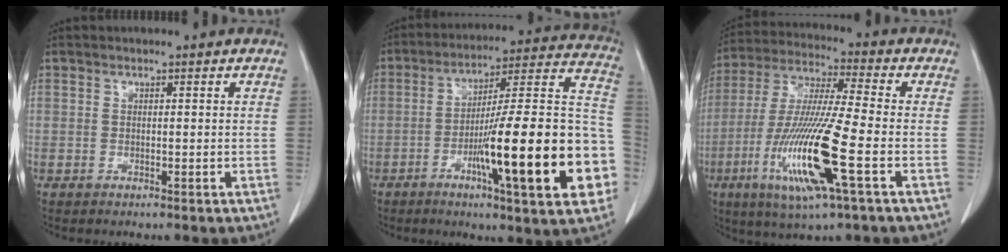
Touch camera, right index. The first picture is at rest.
{"total": 25.1, "force": [-7.2, 2.4, 23.9], "torque": [-0.272, 0.011, -0.106]}
{"total": 16.9, "force": [-5.5, 0.5, 16.0], "torque": [-0.333, -0.023, -0.104]}